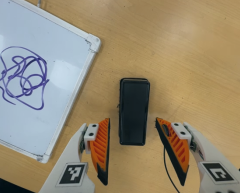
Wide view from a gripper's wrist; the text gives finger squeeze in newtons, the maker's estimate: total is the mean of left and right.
{"total": 0.0}